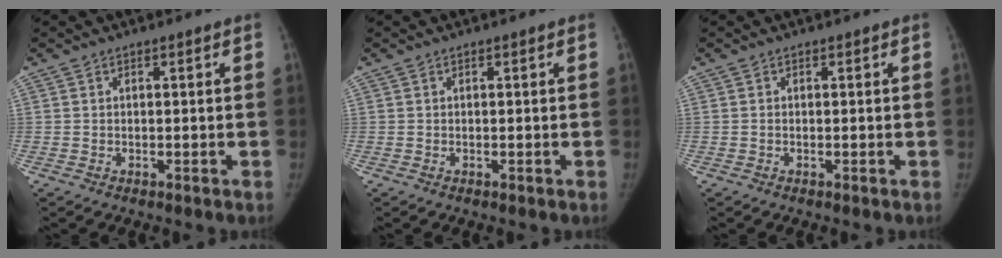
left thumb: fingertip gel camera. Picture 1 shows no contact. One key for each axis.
{"total": 0.0}
{"total": 0.0}